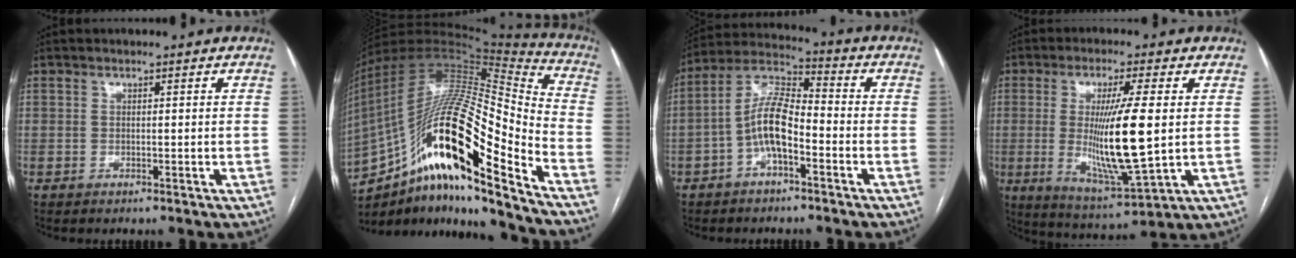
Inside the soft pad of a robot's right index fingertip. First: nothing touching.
{"total": 27.5, "force": [-14.6, 4.4, 22.8], "torque": [-0.401, 0.006, -0.253]}
{"total": 9.3, "force": [-3.0, 3.1, 8.3], "torque": [-0.172, 0.025, -0.057]}
{"total": 13.9, "force": [0.2, 0.8, 13.9], "torque": [-0.263, -0.026, 0.008]}